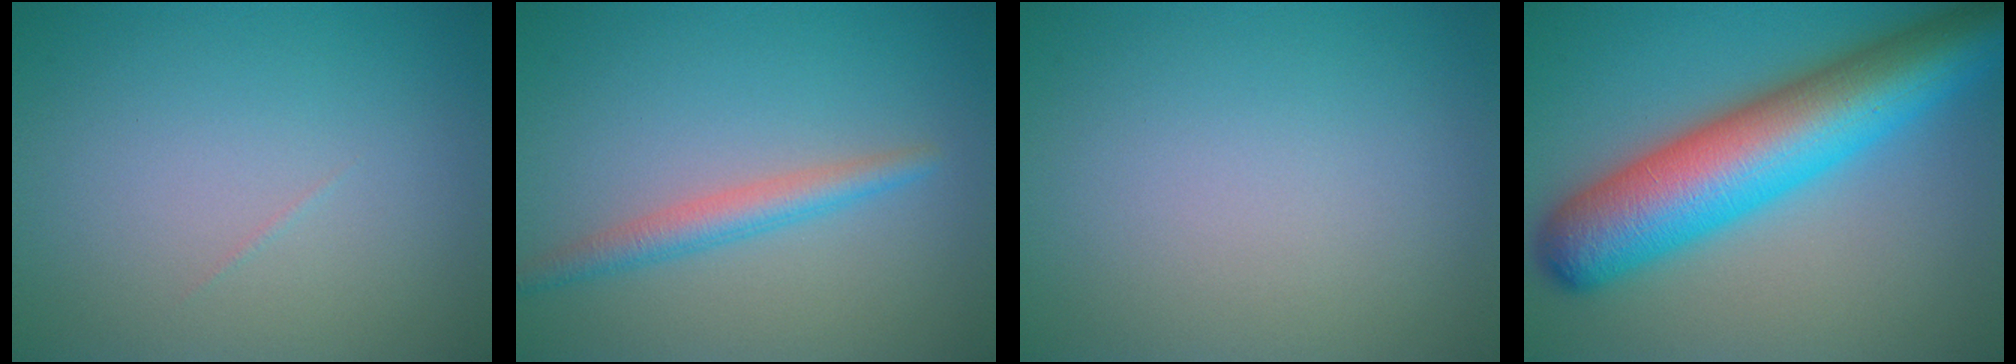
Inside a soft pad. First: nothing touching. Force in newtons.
{"total": 2.5, "press": 2.5, "slide": 0.0}
{"total": 0.0}
{"total": 12.3, "press": 12.3, "slide": 0.3}